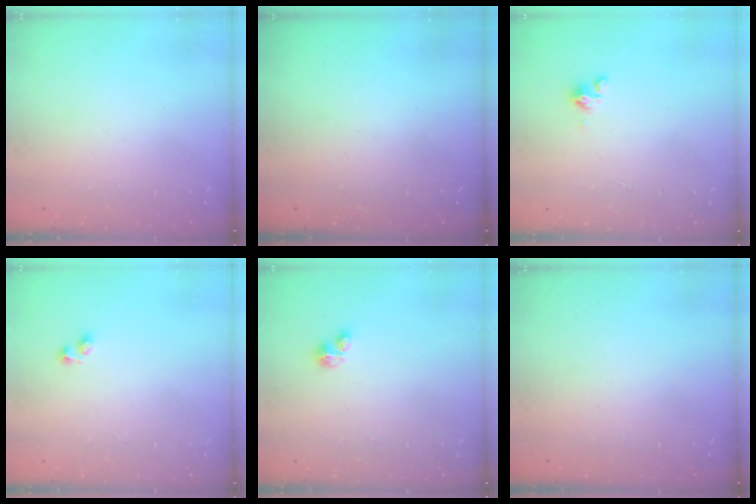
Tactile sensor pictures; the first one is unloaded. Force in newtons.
{"total": 0.0}
{"total": 1.8, "press": 1.7, "slide": 0.4}
{"total": 2.6, "press": 2.3, "slide": 1.2}
{"total": 2.1, "press": 2.1, "slide": 0.2}
{"total": 0.0}